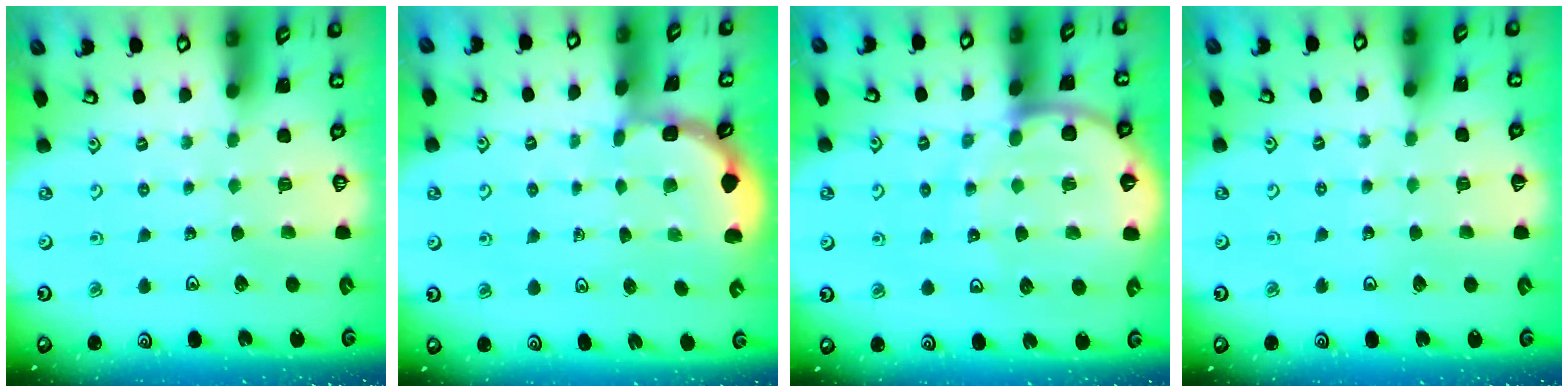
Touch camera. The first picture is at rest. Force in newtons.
{"total": 2.0, "press": 2.0, "slide": 0.1}
{"total": 11.1, "press": 11.1, "slide": 1.4}
{"total": 2.3, "press": 2.3, "slide": 0.2}